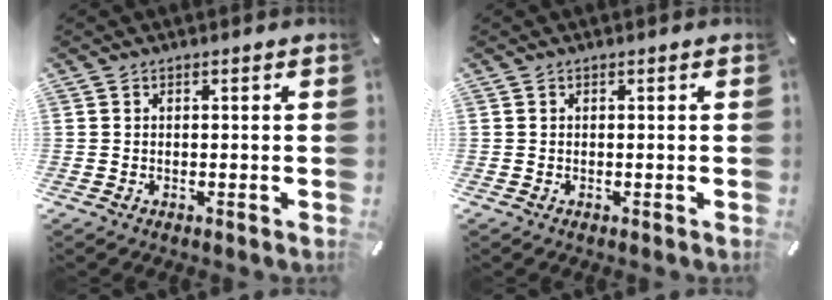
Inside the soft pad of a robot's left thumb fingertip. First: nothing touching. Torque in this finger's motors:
{"motor_torque": [-0.06, 0.06, 0.02, 0.04, 0.00]}